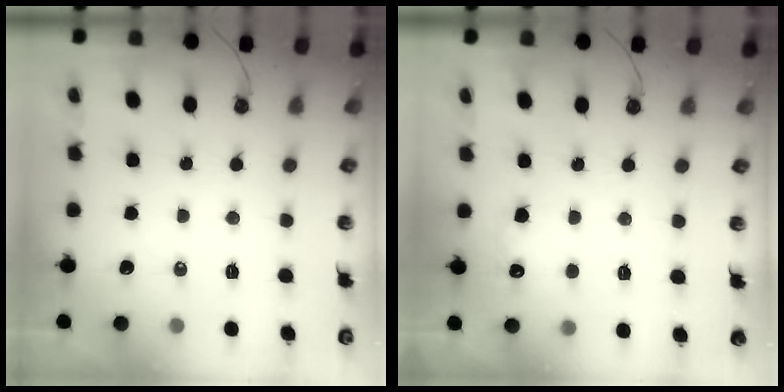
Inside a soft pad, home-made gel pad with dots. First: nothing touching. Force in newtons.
{"total": 6.0, "press": 5.9, "slide": 1.1}